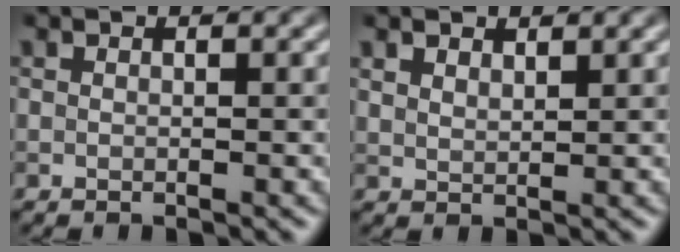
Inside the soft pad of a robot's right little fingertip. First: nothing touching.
{"total": 1.4, "force": [1.2, 0.5, 0.6], "torque": [-0.015, 0.002, 0.025]}